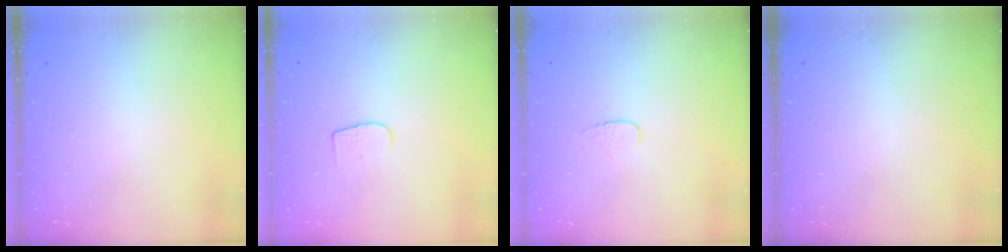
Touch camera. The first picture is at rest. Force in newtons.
{"total": 4.3, "press": 4.2, "slide": 0.3}
{"total": 3.9, "press": 3.9, "slide": 0.4}
{"total": 0.0}